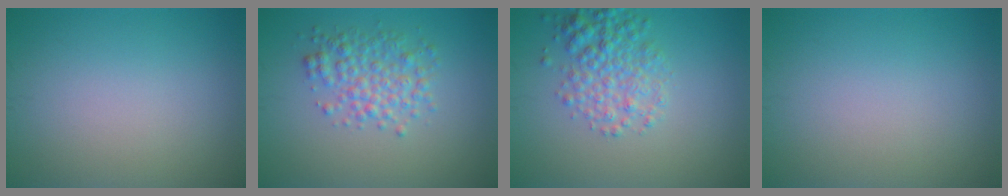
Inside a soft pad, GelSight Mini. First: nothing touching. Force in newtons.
{"total": 3.4, "press": 3.4, "slide": 0.0}
{"total": 4.0, "press": 4.0, "slide": 0.1}
{"total": 0.0}